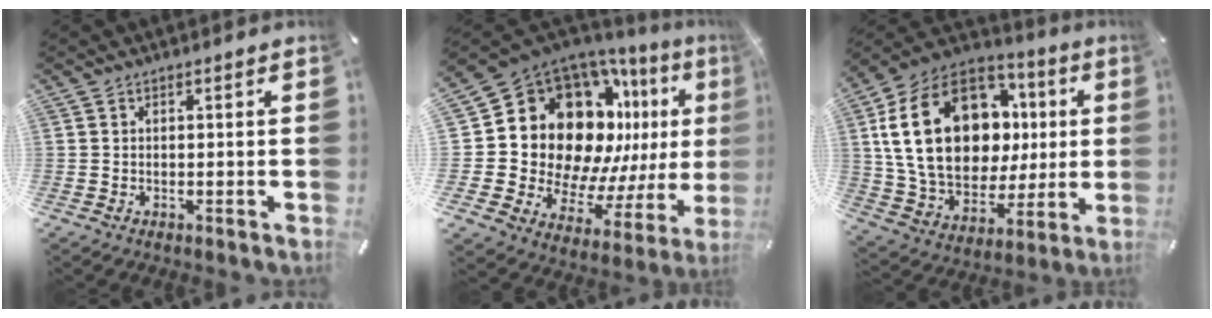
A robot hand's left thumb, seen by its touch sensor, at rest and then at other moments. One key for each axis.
{"total": 19.2, "fx": 6.4, "fy": 14.7, "fz": 10.5, "tx": -0.184, "ty": -0.100, "tz": 0.151}
{"total": 25.5, "fx": 5.4, "fy": 18.5, "fz": 16.7, "tx": -0.322, "ty": -0.011, "tz": 0.106}